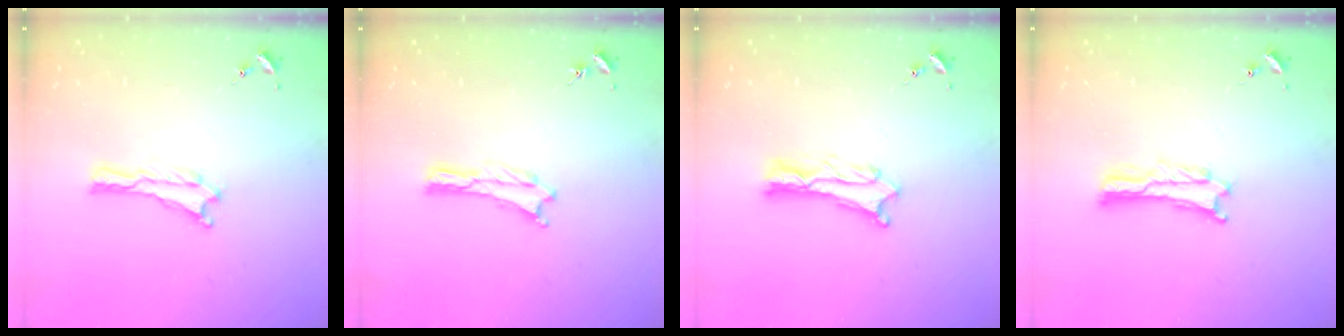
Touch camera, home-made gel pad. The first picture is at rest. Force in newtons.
{"total": 0.0}
{"total": 1.8, "press": 1.8, "slide": 0.2}
{"total": 0.8, "press": 0.8, "slide": 0.2}